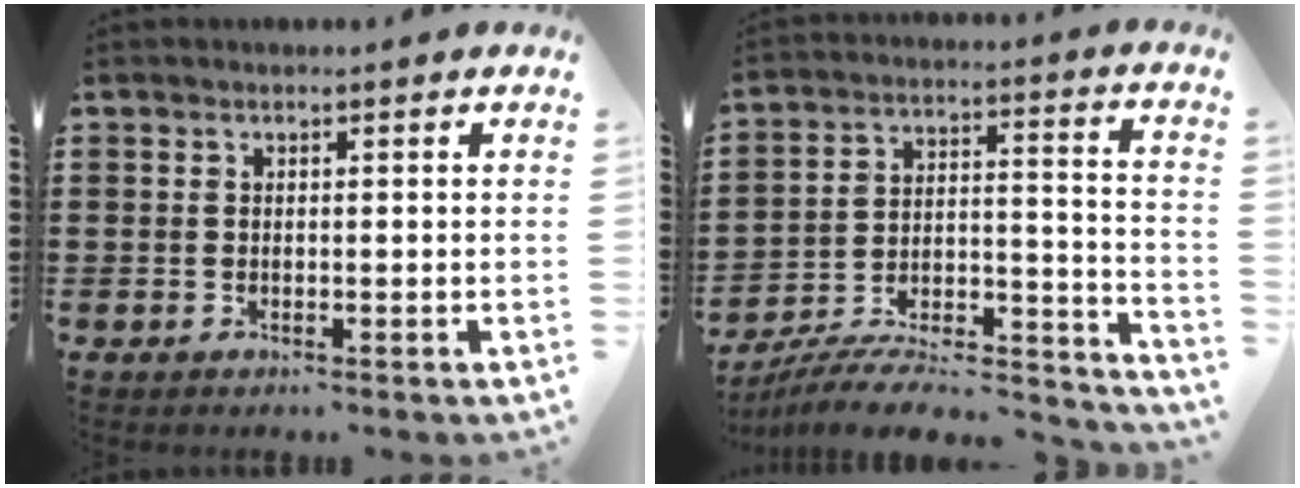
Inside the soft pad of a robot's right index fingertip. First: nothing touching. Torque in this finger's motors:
{"motor_torque": [-2.14, 0.00, -1.05, -0.06]}